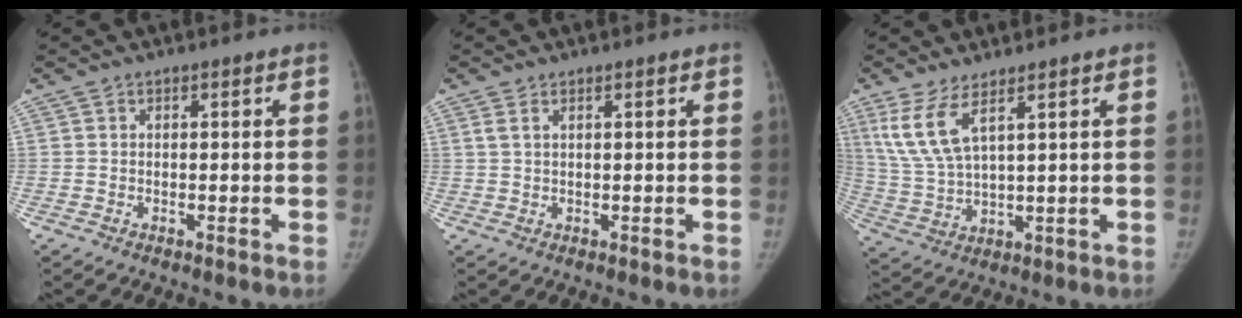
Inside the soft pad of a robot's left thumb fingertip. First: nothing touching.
{"total": 1.6, "force": [0.9, 0.4, 1.2], "torque": [-0.033, 0.005, 0.025]}
{"total": 8.7, "force": [4.9, 2.4, 6.7], "torque": [-0.153, -0.027, 0.112]}